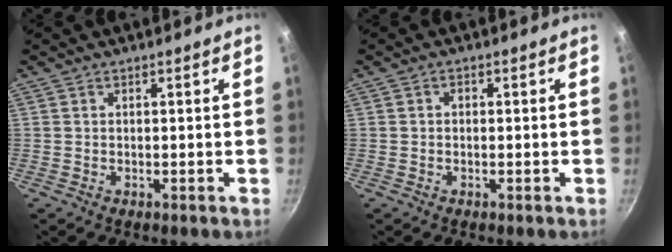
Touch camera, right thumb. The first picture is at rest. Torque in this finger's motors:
{"motor_torque": [-0.18, -0.09, -0.08, 0.13, 0.05]}